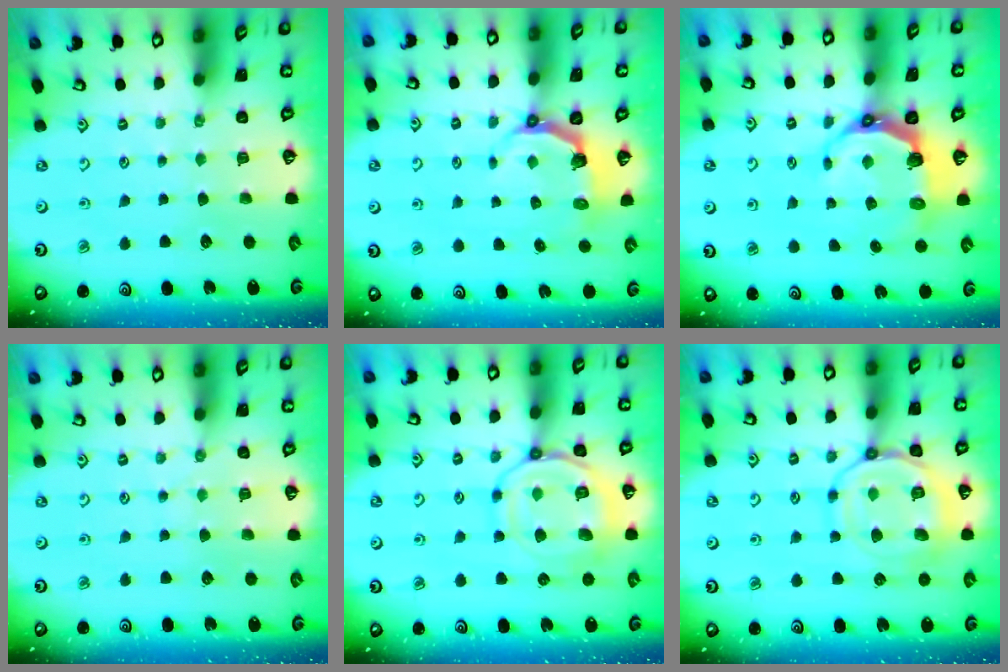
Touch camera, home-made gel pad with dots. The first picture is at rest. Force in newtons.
{"total": 4.4, "press": 2.8, "slide": 3.4}
{"total": 7.9, "press": 6.3, "slide": 4.8}
{"total": 4.5, "press": 4.4, "slide": 0.4}
{"total": 13.6, "press": 13.6, "slide": 1.3}
{"total": 15.2, "press": 15.1, "slide": 1.4}